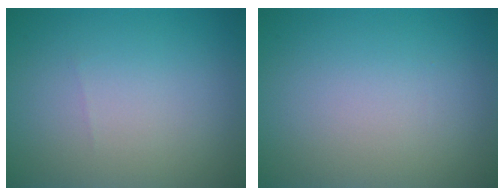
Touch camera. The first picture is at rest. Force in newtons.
{"total": 0.0}